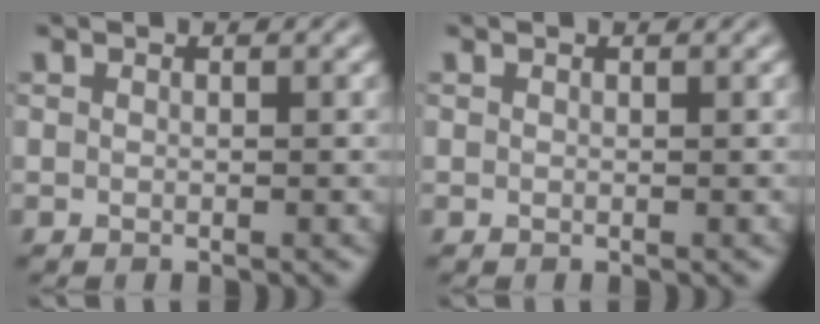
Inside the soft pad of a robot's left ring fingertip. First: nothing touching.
{"total": 0.0}